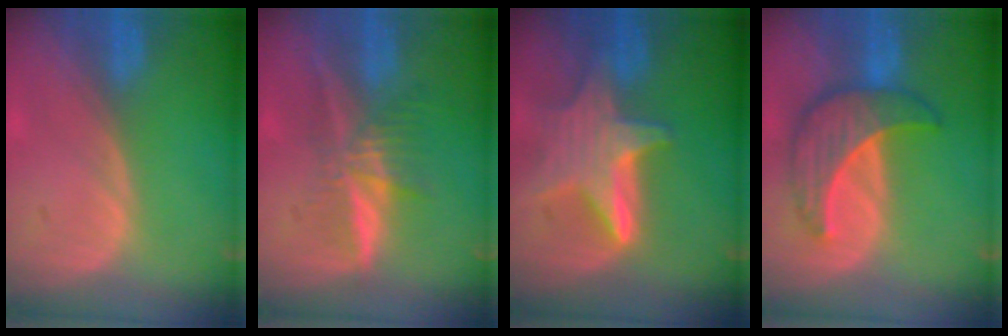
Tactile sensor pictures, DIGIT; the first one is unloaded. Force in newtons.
{"total": 5.9, "press": 5.5, "slide": 2.2}
{"total": 7.8, "press": 7.8, "slide": 0.7}
{"total": 7.9, "press": 7.9, "slide": 0.4}